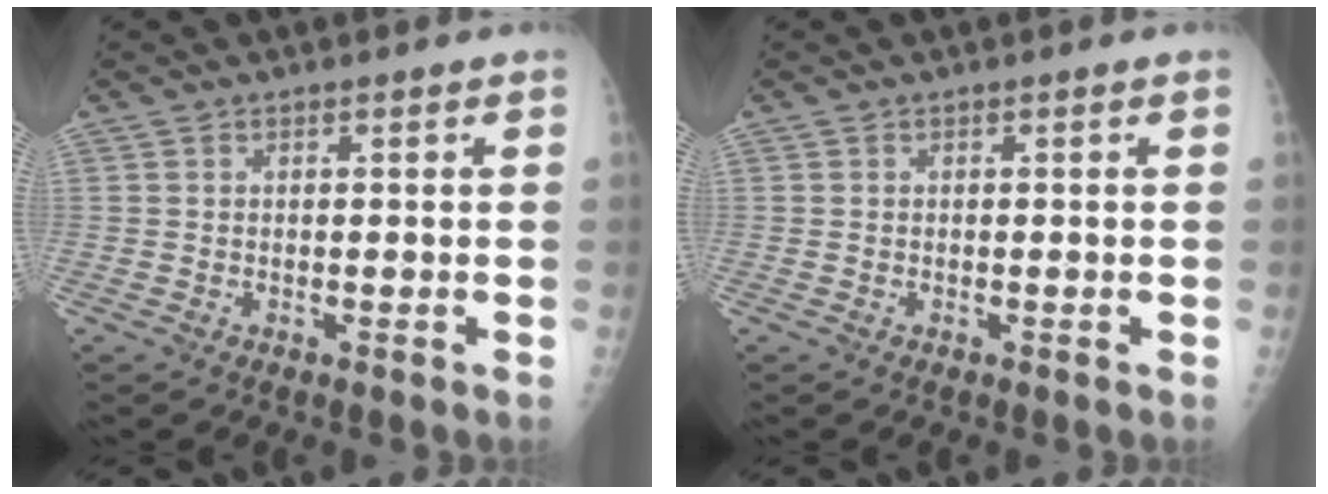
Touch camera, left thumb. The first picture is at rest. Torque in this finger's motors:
{"motor_torque": [0.00, 0.00, -0.05, -0.05, 0.00]}